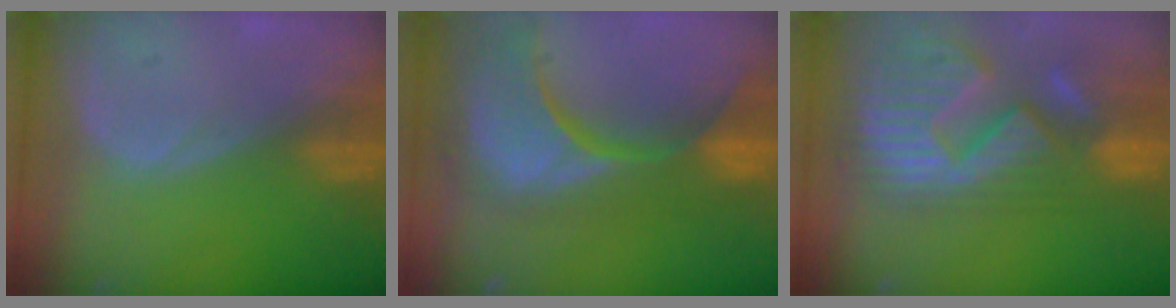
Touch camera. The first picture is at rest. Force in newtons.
{"total": 15.4, "press": 12.1, "slide": 9.5}
{"total": 15.3, "press": 12.7, "slide": 8.4}